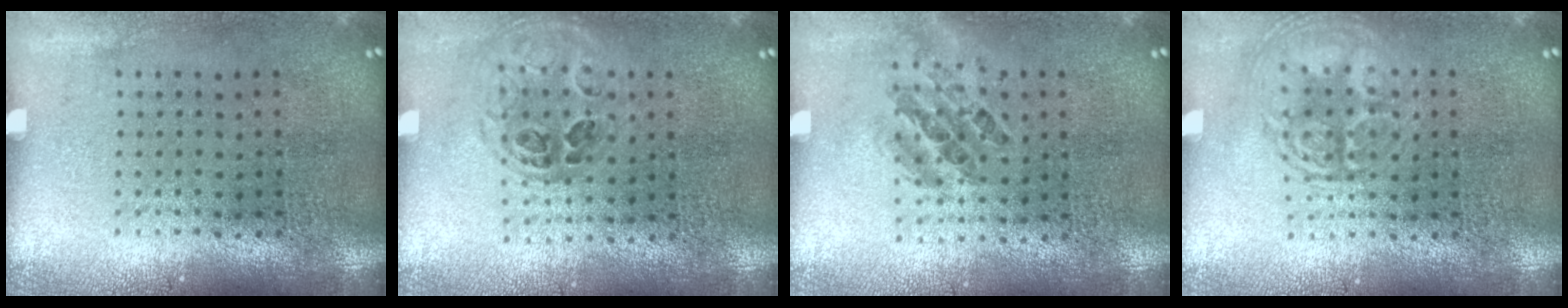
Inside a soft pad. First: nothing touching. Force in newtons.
{"total": 1.0, "press": 1.0, "slide": 0.4}
{"total": 0.9, "press": 0.8, "slide": 0.3}
{"total": 1.7, "press": 1.7, "slide": 0.3}